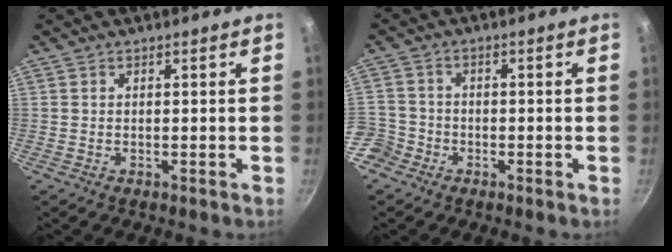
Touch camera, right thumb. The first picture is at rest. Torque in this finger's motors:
{"motor_torque": [2.40, 2.22, 2.12, -0.52, 0.38]}